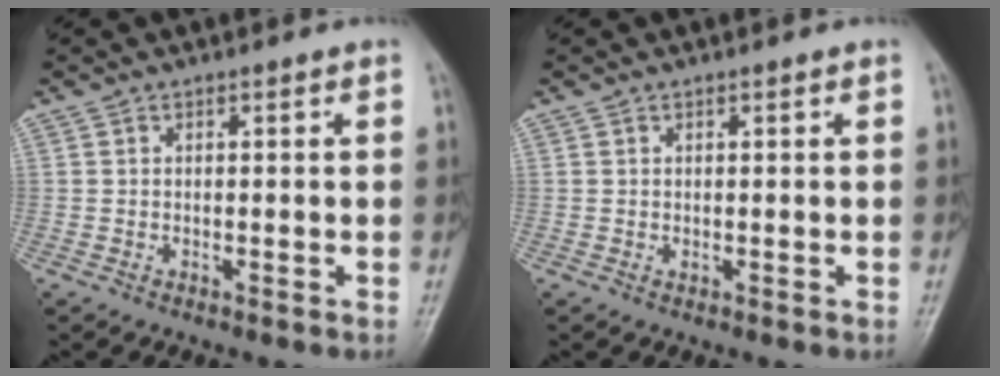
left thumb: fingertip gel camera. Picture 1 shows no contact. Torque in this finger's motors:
{"motor_torque": [-0.02, 0.07, 0.20, 0.12, -0.02]}